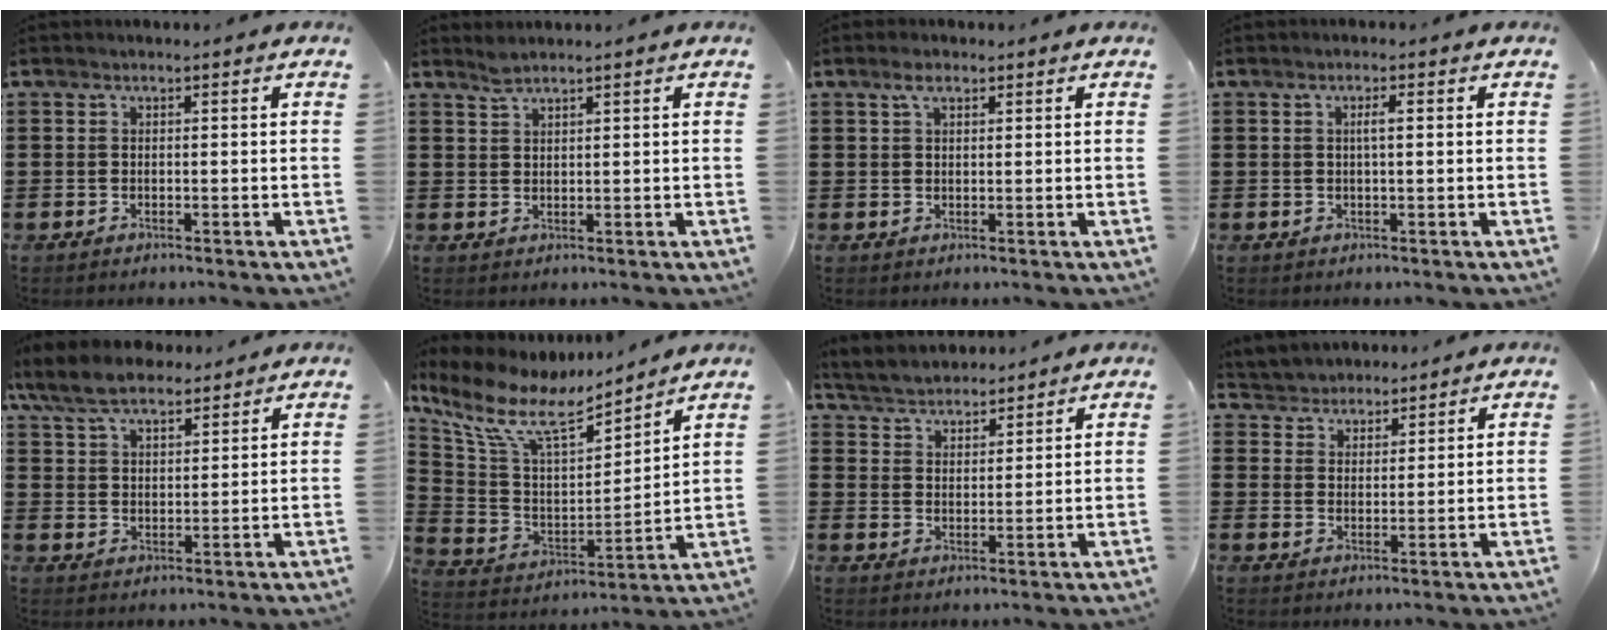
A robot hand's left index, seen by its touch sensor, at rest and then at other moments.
{"total": 1.9, "force": [1.7, 0.2, 0.8], "torque": [-0.019, 0.000, 0.032]}
{"total": 2.6, "force": [1.5, 1.1, 1.8], "torque": [-0.038, 0.006, 0.026]}
{"total": 1.8, "force": [0.3, 0.3, 1.8], "torque": [-0.036, 0.002, 0.004]}
{"total": 7.5, "force": [6.4, 2.6, 3.0], "torque": [-0.081, -0.006, 0.120]}
{"total": 10.0, "force": [7.1, 3.8, 6.0], "torque": [-0.147, -0.036, 0.118]}
{"total": 4.5, "force": [4.4, 0.9, 0.1], "torque": [-0.023, -0.014, 0.079]}
{"total": 3.6, "force": [3.2, 1.5, -0.8], "torque": [-0.003, -0.007, 0.058]}